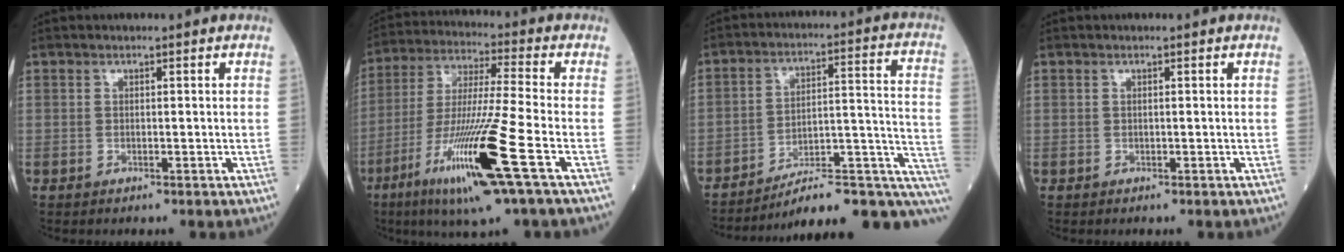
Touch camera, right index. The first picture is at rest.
{"total": 17.2, "force": [-7.3, -0.8, 15.5], "torque": [-0.327, -0.034, -0.137]}
{"total": 17.3, "force": [-13.0, 4.1, 10.8], "torque": [-0.074, 0.068, -0.173]}
{"total": 0.0}